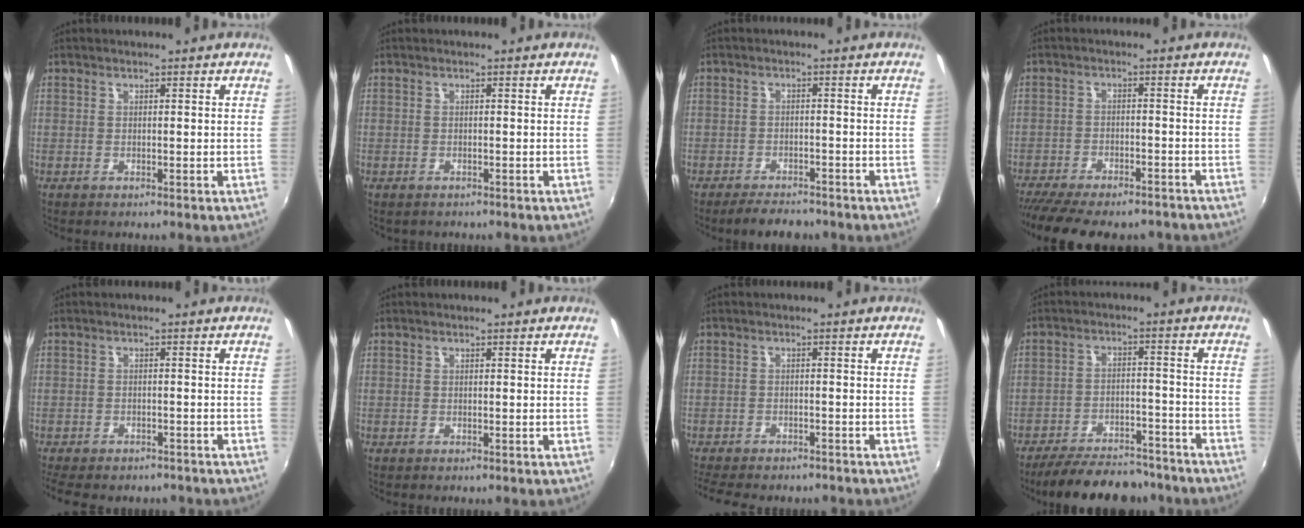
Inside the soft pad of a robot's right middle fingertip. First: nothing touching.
{"total": 0.7, "force": [-0.6, 0.4, 0.2], "torque": [-0.009, -0.001, -0.006]}
{"total": 5.6, "force": [-4.8, 2.0, 2.1], "torque": [-0.056, 0.002, -0.072]}
{"total": 16.1, "force": [-13.4, 4.7, 7.6], "torque": [-0.160, -0.035, -0.190]}
{"total": 9.6, "force": [-8.0, 3.4, 4.1], "torque": [-0.096, -0.025, -0.114]}
{"total": 0.0}
{"total": 10.5, "force": [-9.1, 2.9, 4.4], "torque": [-0.104, -0.024, -0.135]}
{"total": 17.3, "force": [-14.9, 5.4, 6.9], "torque": [-0.141, 0.006, -0.201]}